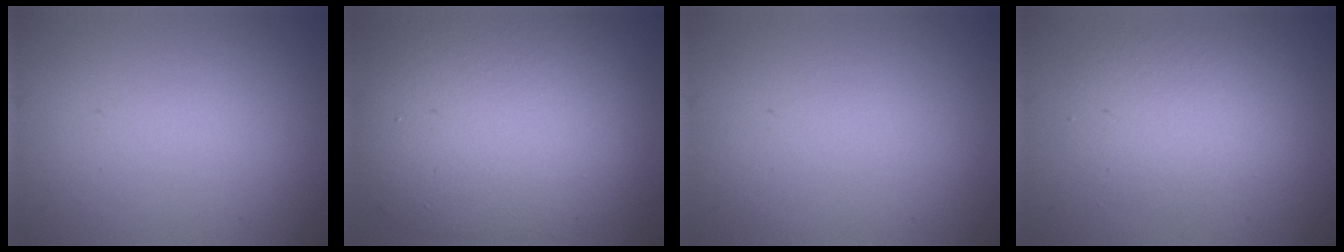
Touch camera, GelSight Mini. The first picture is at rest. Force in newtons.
{"total": 11.5, "press": 11.4, "slide": 0.8}
{"total": 0.0}
{"total": 3.7, "press": 3.6, "slide": 0.3}